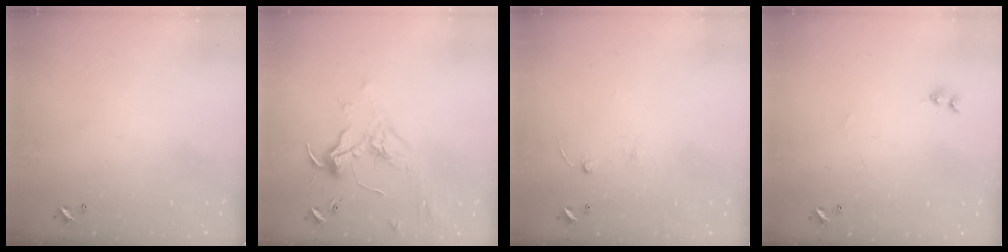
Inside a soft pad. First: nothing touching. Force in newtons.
{"total": 1.8, "press": 1.7, "slide": 0.7}
{"total": 2.5, "press": 2.4, "slide": 0.8}
{"total": 1.1, "press": 0.9, "slide": 0.5}